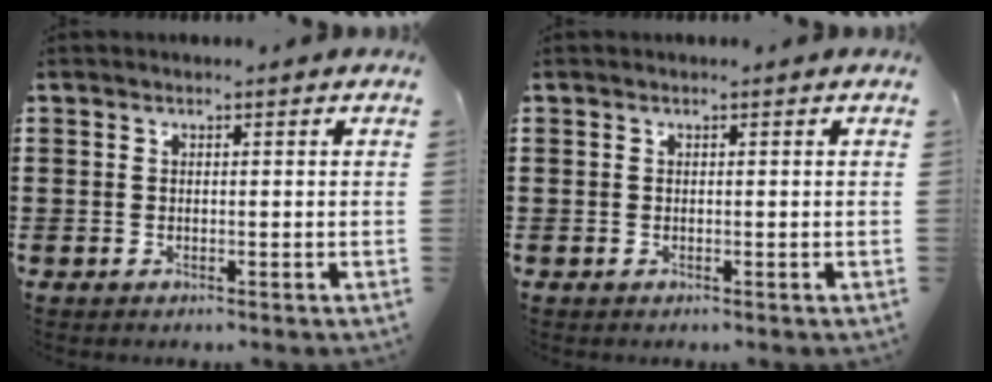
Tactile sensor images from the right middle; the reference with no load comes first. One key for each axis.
{"total": 0.0}